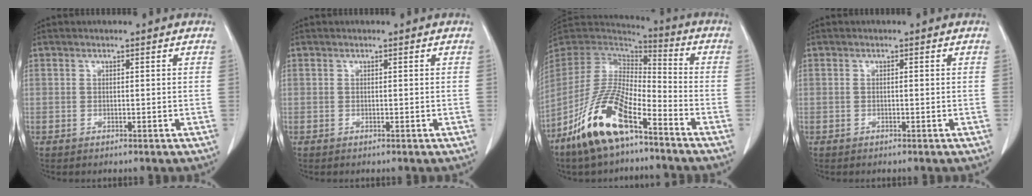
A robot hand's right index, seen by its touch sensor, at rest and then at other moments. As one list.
[{"total": 0.0}, {"total": 15.9, "force": [-9.4, 4.6, 12.0], "torque": [-0.246, -0.012, -0.178]}, {"total": 0.5, "force": [0.0, 0.1, 0.5], "torque": [-0.013, 0.003, 0.001]}]